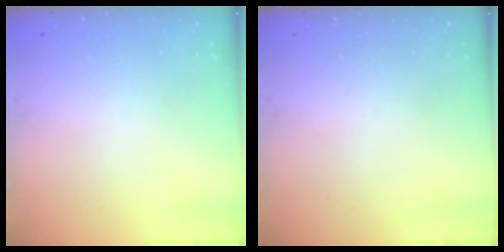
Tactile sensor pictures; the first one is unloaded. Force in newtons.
{"total": 0.0}